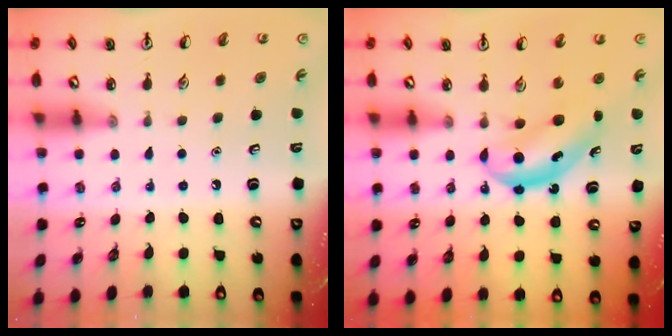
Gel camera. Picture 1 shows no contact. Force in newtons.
{"total": 5.6, "press": 5.5, "slide": 1.2}